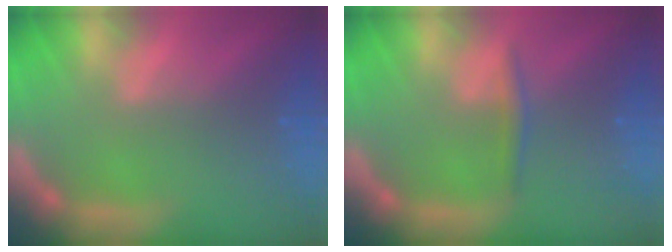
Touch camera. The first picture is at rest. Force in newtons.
{"total": 1.4}